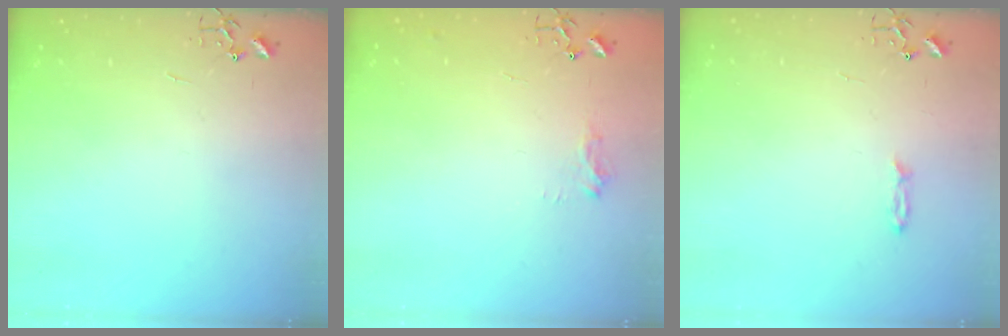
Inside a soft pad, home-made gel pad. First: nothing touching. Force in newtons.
{"total": 8.7, "press": 8.7, "slide": 0.9}
{"total": 3.2, "press": 3.1, "slide": 0.3}